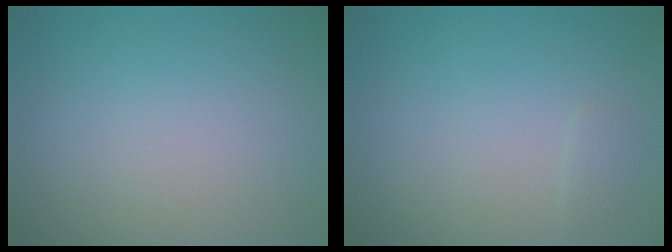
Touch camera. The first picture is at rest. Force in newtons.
{"total": 0.6, "press": 0.6, "slide": 0.0}